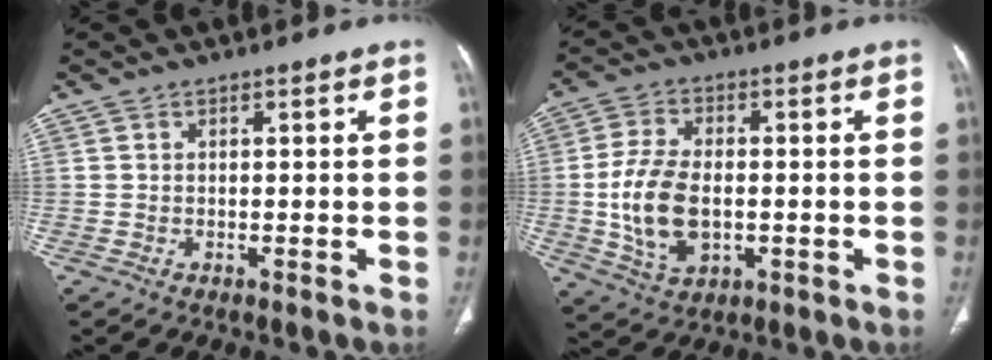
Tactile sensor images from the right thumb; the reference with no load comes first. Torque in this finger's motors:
{"motor_torque": [-0.28, 0.74, 0.63, 0.59, 0.33]}